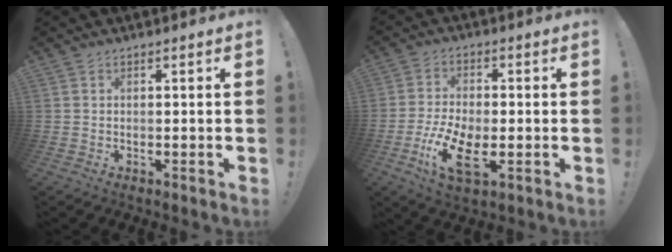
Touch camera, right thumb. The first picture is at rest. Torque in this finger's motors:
{"motor_torque": [-0.09, 0.45, 0.90, -0.21, 0.09]}